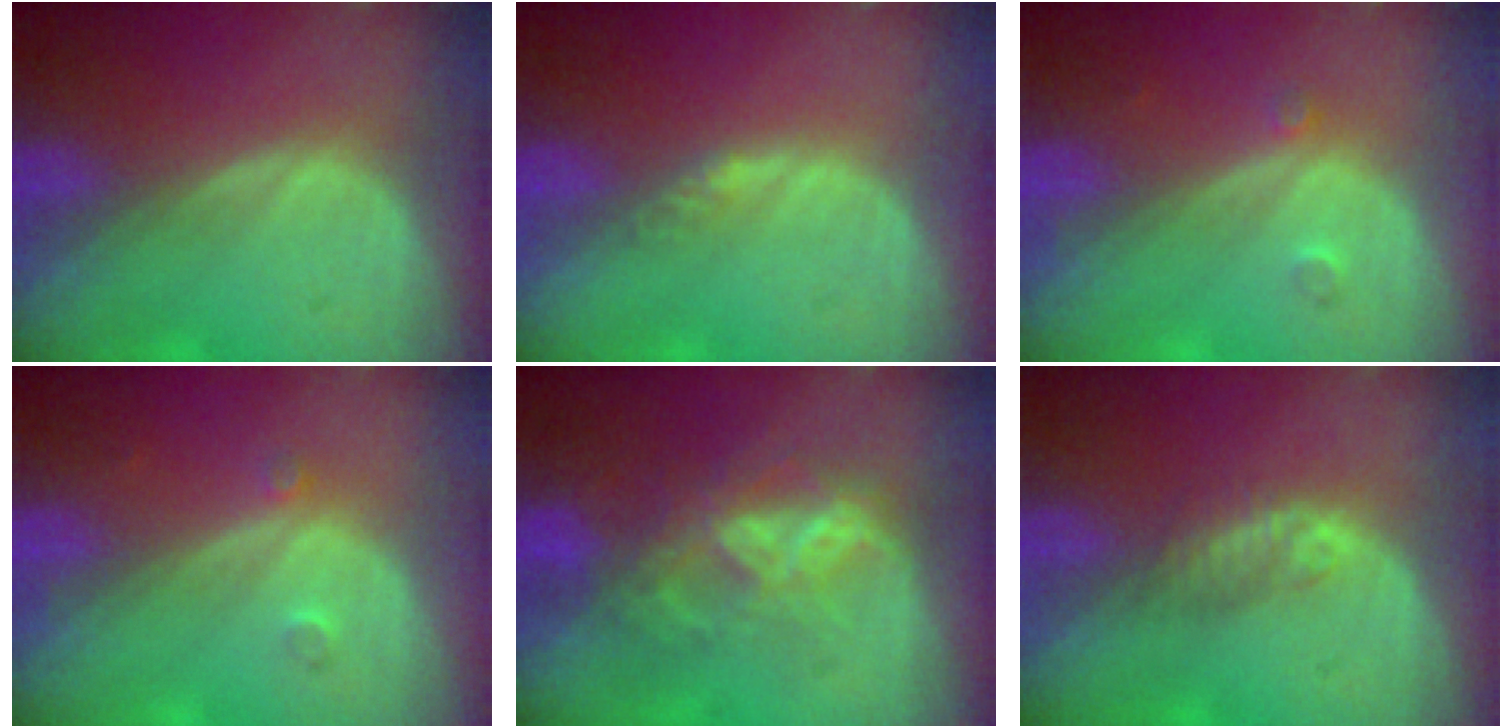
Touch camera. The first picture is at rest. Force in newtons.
{"total": 1.4, "press": 1.1, "slide": 0.8}
{"total": 1.5, "press": 1.2, "slide": 0.8}
{"total": 1.5, "press": 1.2, "slide": 0.8}
{"total": 6.9, "press": 6.7, "slide": 1.7}
{"total": 2.2, "press": 1.9, "slide": 1.0}